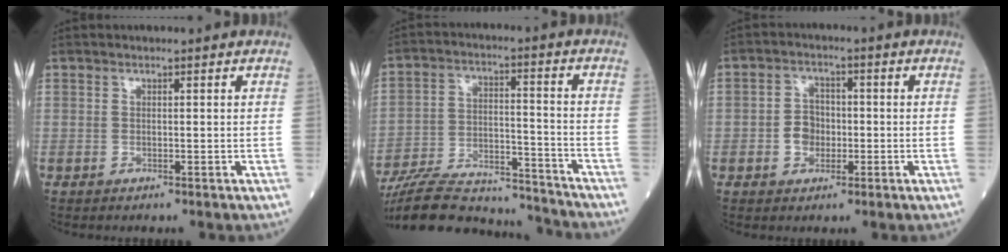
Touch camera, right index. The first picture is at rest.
{"total": 22.0, "force": [-20.3, 4.9, 6.8], "torque": [-0.155, 0.007, -0.320]}
{"total": 4.9, "force": [-1.2, 3.9, 2.8], "torque": [-0.062, 0.014, -0.018]}